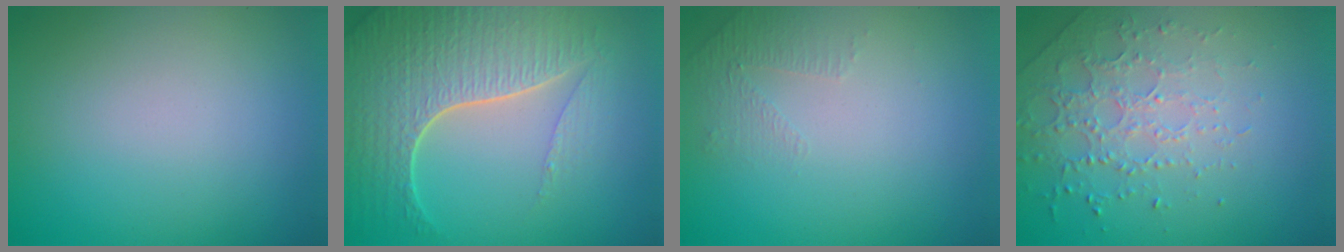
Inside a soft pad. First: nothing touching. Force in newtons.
{"total": 7.8, "press": 5.7, "slide": 5.3}
{"total": 1.1, "press": 0.6, "slide": 1.0}
{"total": 2.6, "press": 2.4, "slide": 1.1}